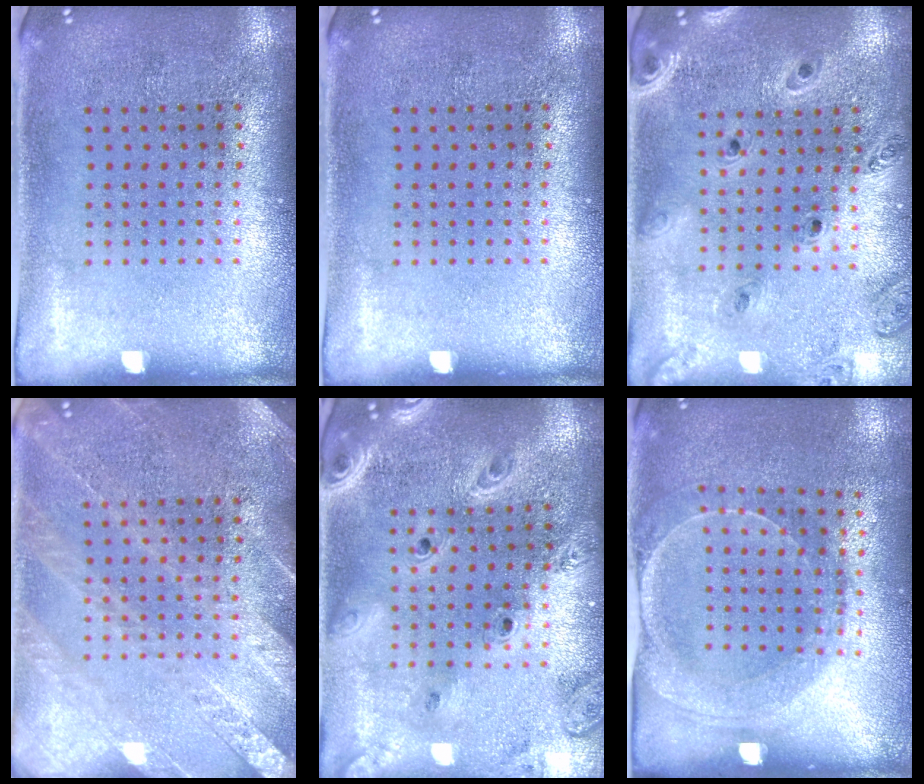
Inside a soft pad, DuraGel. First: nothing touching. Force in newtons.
{"total": 0.0}
{"total": 1.3, "press": 1.3, "slide": 0.2}
{"total": 3.4, "press": 3.3, "slide": 0.4}
{"total": 2.9, "press": 2.5, "slide": 1.6}
{"total": 1.5, "press": 1.5, "slide": 0.3}